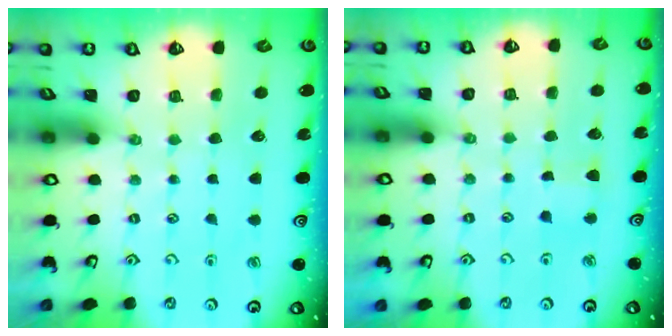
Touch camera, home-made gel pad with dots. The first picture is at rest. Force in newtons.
{"total": 2.8, "press": 2.8, "slide": 0.4}